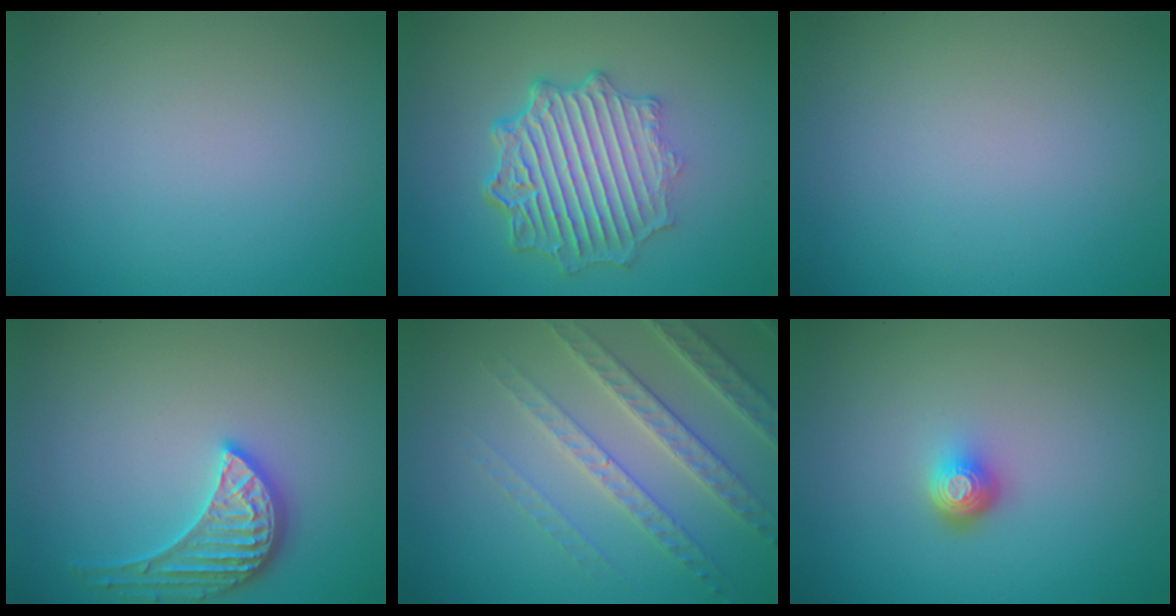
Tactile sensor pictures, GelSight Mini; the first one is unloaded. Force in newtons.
{"total": 7.1, "press": 5.3, "slide": 4.7}
{"total": 0.0}
{"total": 3.3, "press": 3.3, "slide": 0.4}
{"total": 4.4, "press": 4.0, "slide": 1.9}
{"total": 2.0, "press": 1.5, "slide": 1.4}